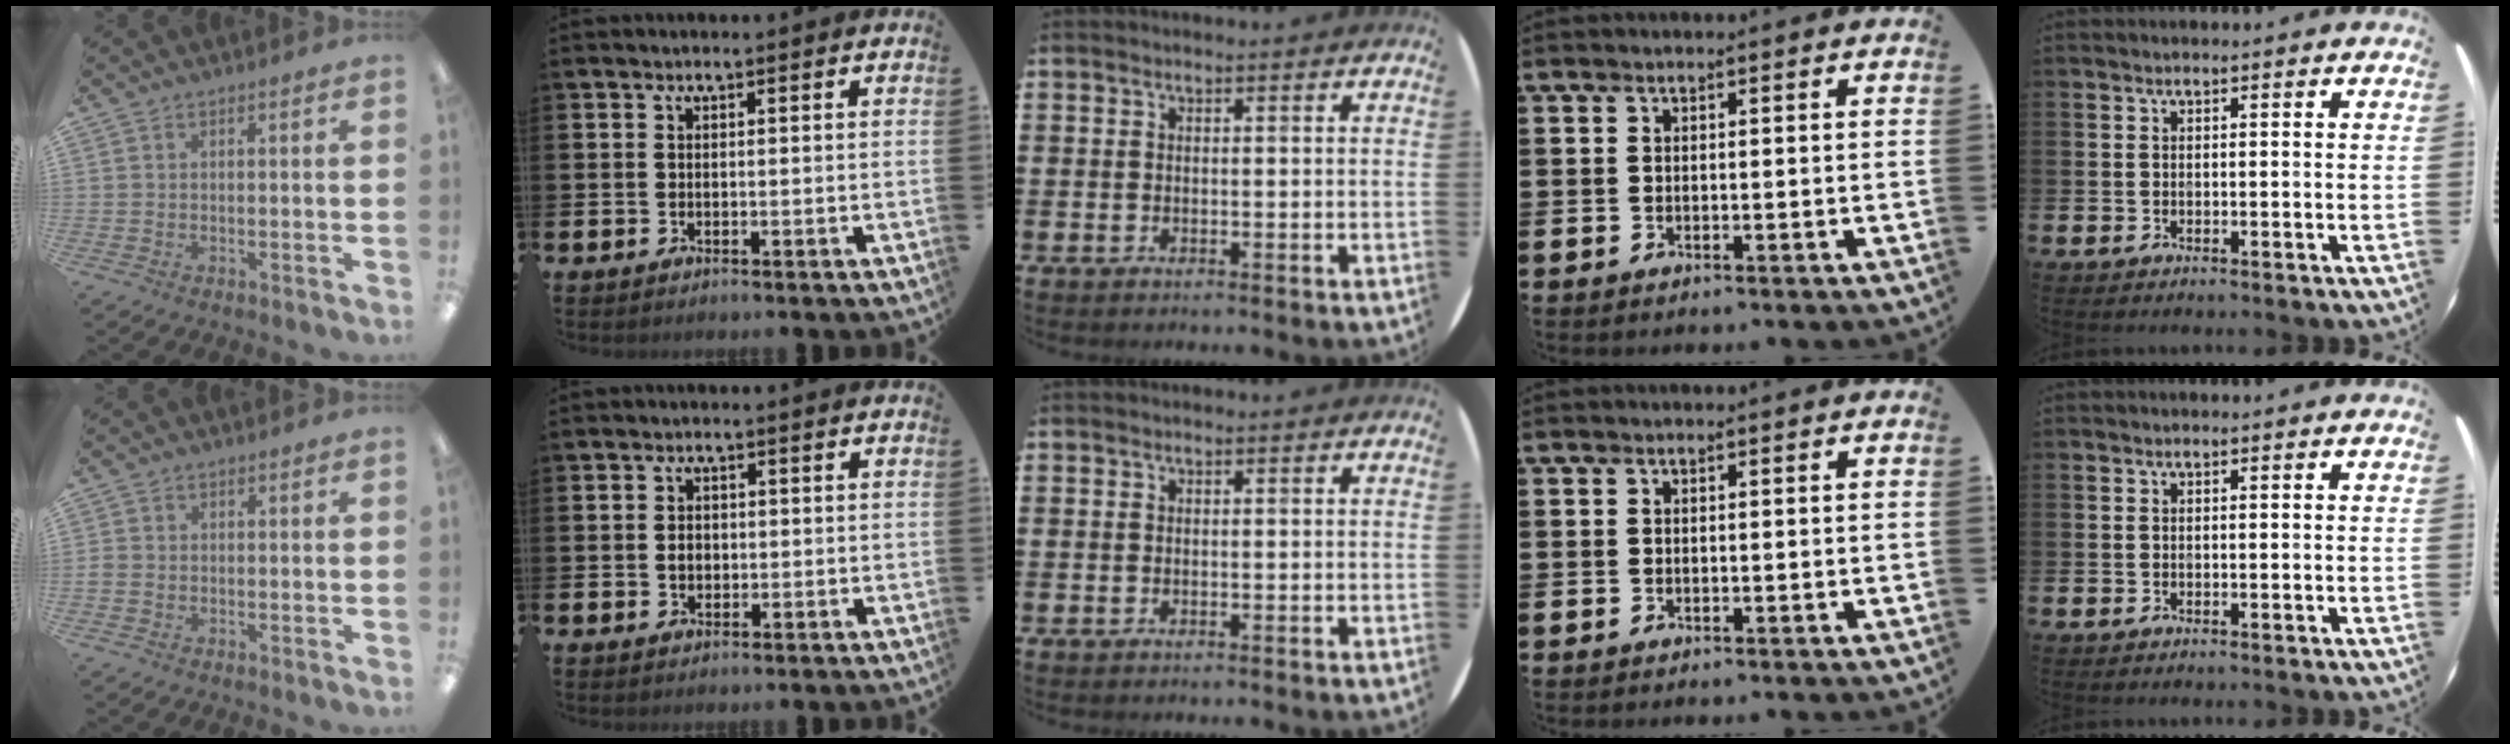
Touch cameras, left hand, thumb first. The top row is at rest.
{"thumb": {"total": 1.0, "force": [-0.5, 0.8, 0.3], "torque": [-0.005, 0.003, -0.010]}, "index": {"total": 1.9, "force": [0.0, 1.6, 1.0], "torque": [-0.003, 0.002, -0.006]}}